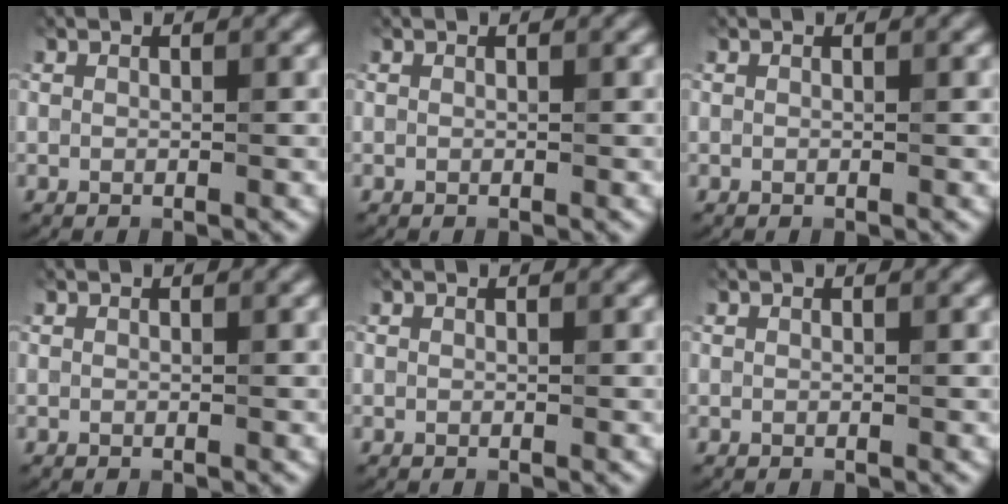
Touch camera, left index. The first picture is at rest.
{"total": 0.0}
{"total": 0.0}
{"total": 0.0}
{"total": 0.0}
{"total": 0.0}